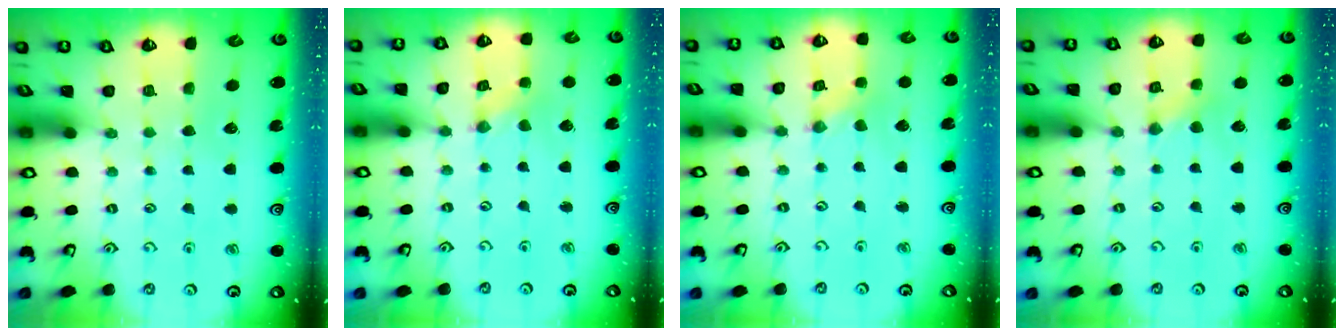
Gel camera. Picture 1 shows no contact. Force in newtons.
{"total": 0.9, "press": 0.9, "slide": 0.2}
{"total": 0.9, "press": 0.9, "slide": 0.2}
{"total": 2.5, "press": 2.5, "slide": 0.3}